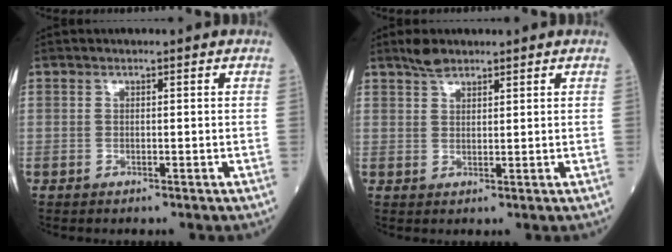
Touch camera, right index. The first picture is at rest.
{"total": 2.7, "force": [2.3, 1.0, 1.0], "torque": [-0.023, 0.007, 0.042]}